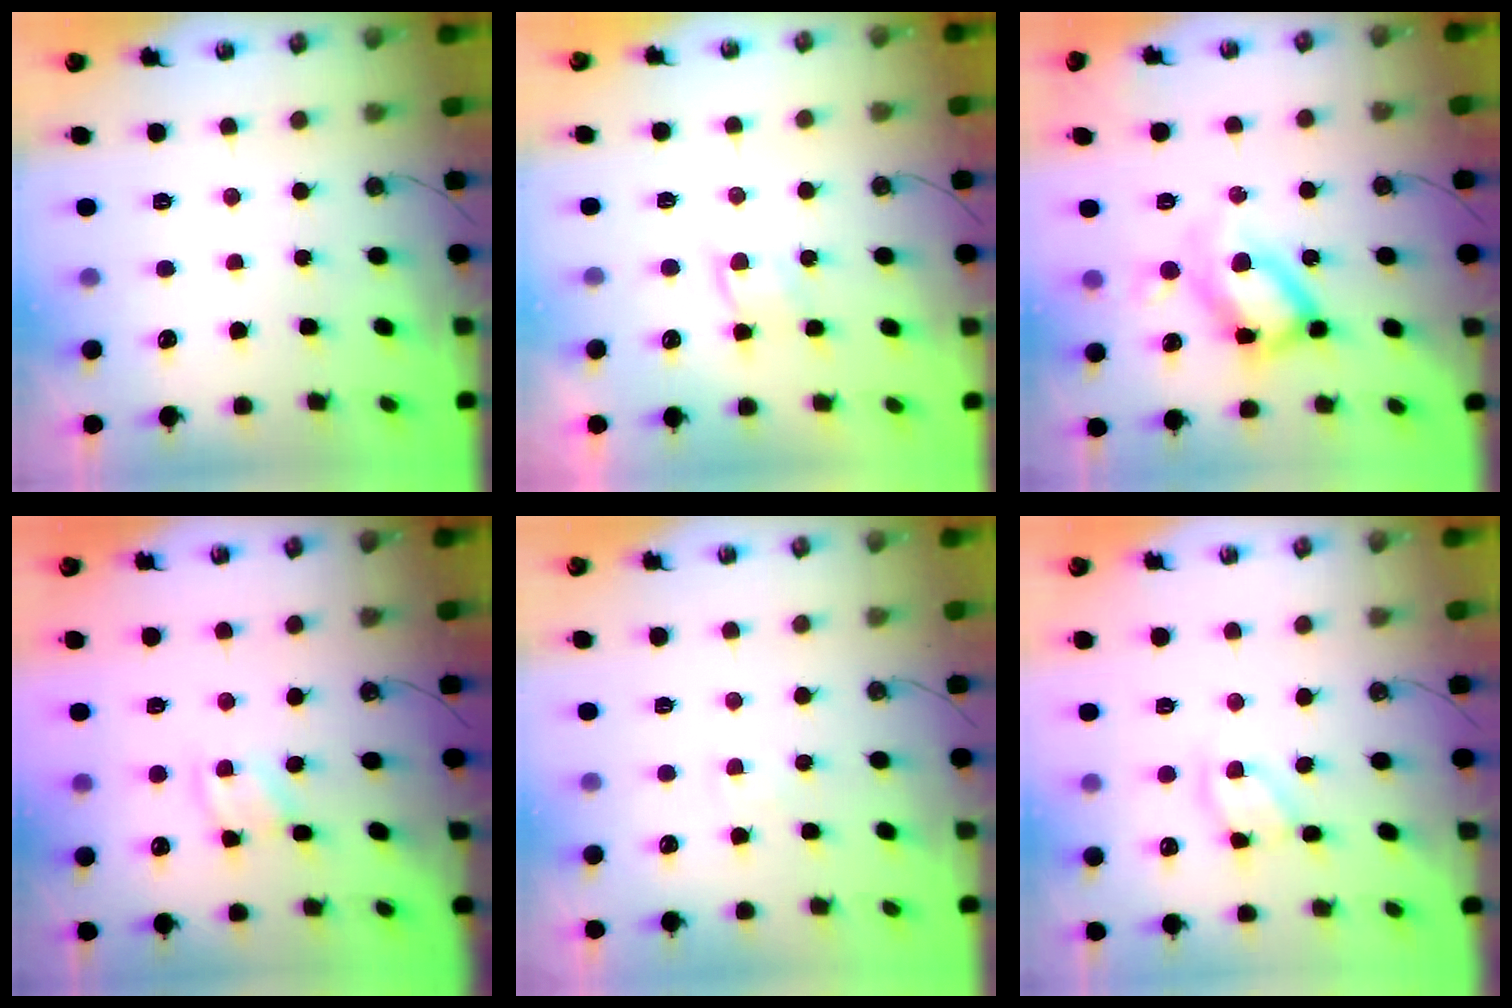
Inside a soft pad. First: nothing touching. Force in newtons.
{"total": 5.0, "press": 4.9, "slide": 0.7}
{"total": 18.5, "press": 18.5, "slide": 1.3}
{"total": 1.9, "press": 1.9, "slide": 0.3}
{"total": 3.8, "press": 3.8, "slide": 0.3}
{"total": 9.5, "press": 9.4, "slide": 0.6}